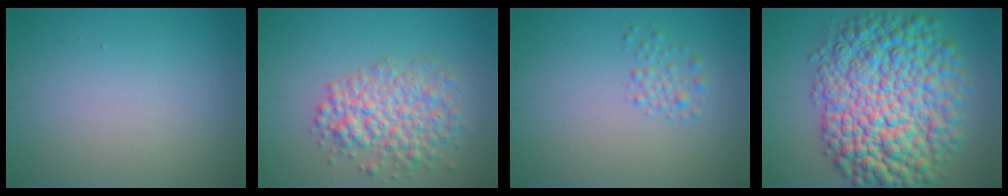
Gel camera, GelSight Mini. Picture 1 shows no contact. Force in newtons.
{"total": 5.2, "press": 5.2, "slide": 0.2}
{"total": 1.4, "press": 1.3, "slide": 0.1}
{"total": 14.3, "press": 14.3, "slide": 0.3}